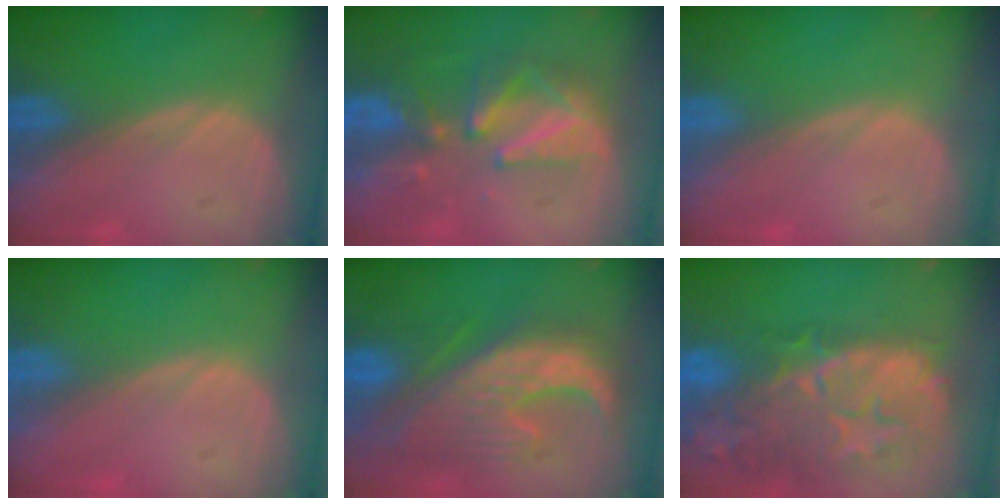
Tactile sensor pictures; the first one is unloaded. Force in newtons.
{"total": 8.5, "press": 8.0, "slide": 2.6}
{"total": 0.0}
{"total": 0.0}
{"total": 10.8, "press": 10.5, "slide": 2.8}
{"total": 14.5, "press": 11.8, "slide": 8.5}